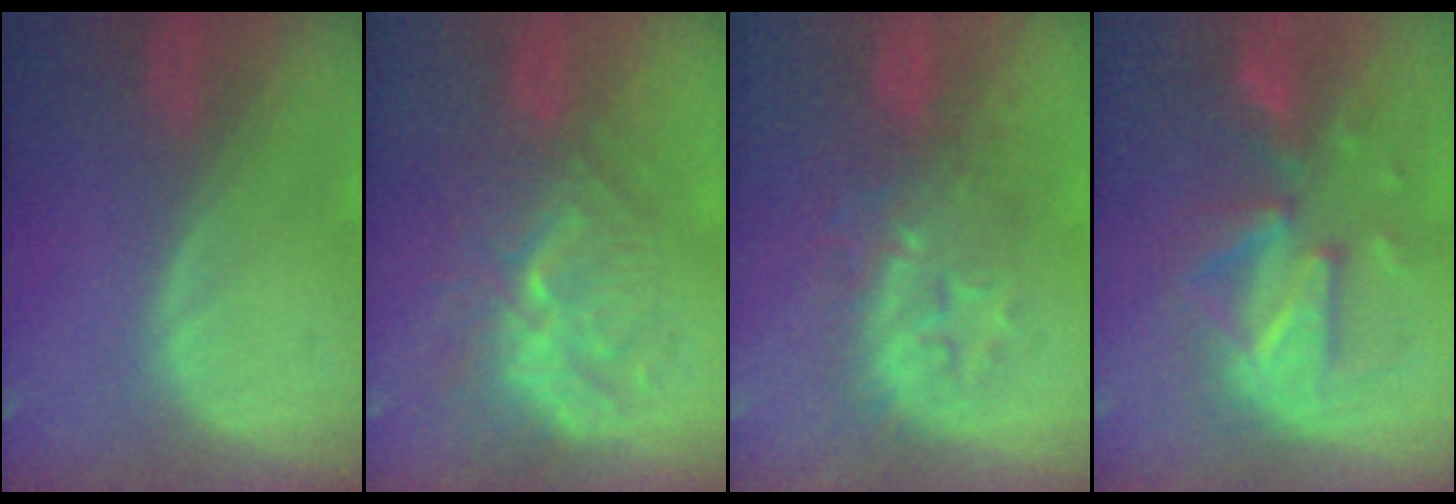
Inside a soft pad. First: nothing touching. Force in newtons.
{"total": 10.1, "press": 8.7, "slide": 5.1}
{"total": 8.3, "press": 8.2, "slide": 1.2}
{"total": 9.4, "press": 9.0, "slide": 2.5}